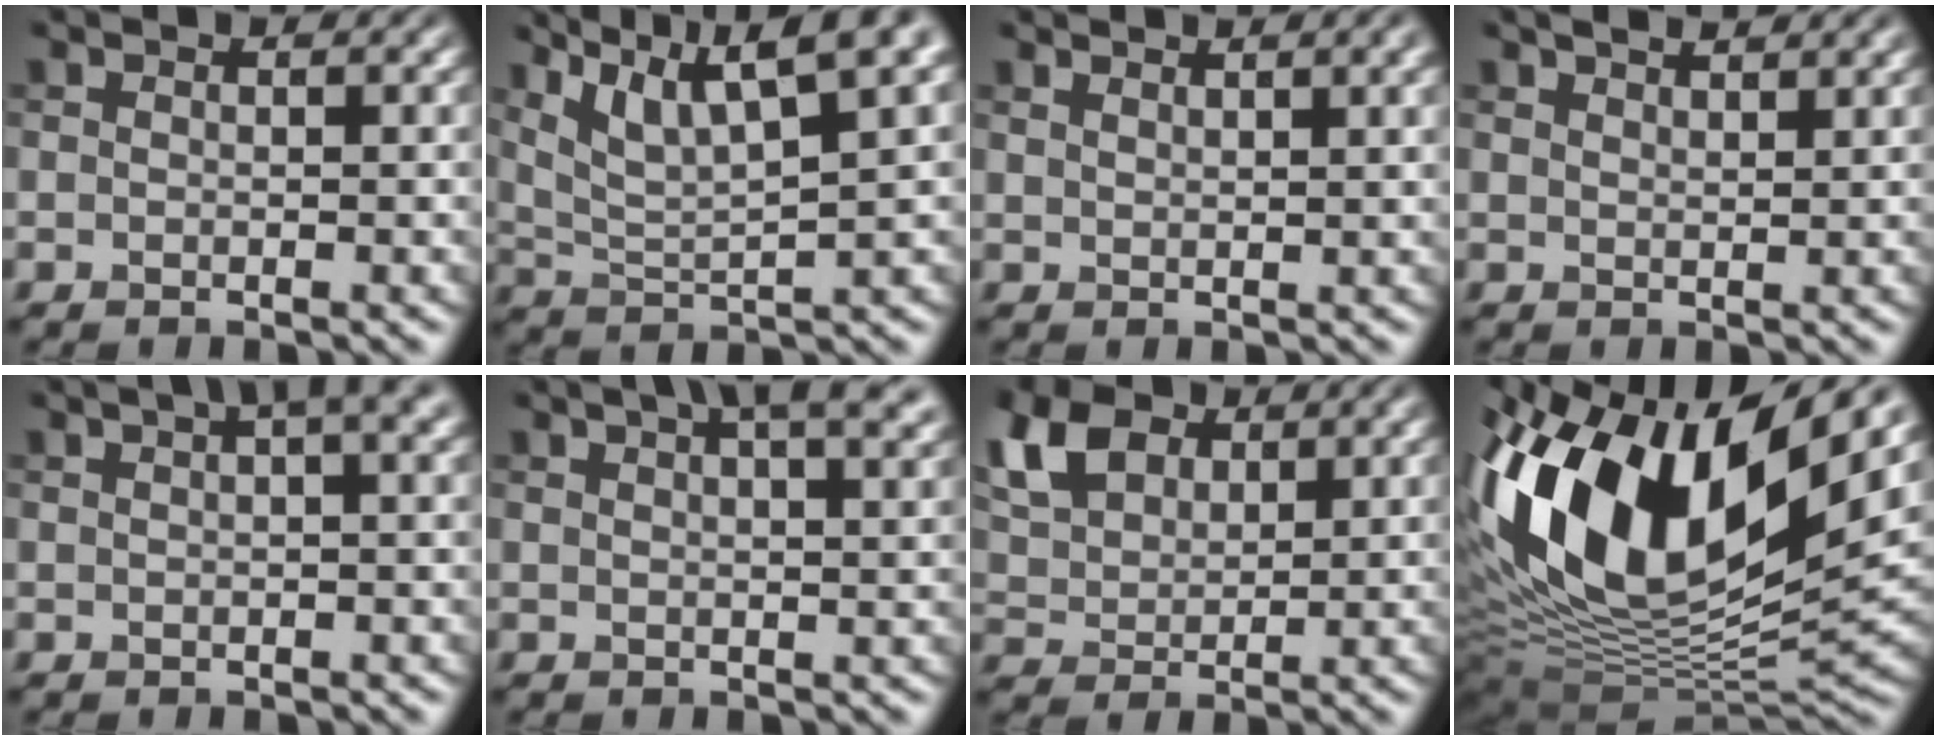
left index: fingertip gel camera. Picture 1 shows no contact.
{"total": 10.1, "force": [6.4, 2.2, 7.4], "torque": [-0.124, 0.023, 0.103]}
{"total": 4.4, "force": [2.7, 1.4, 3.1], "torque": [-0.027, 0.013, 0.037]}
{"total": 2.6, "force": [2.3, 0.6, 1.1], "torque": [-0.003, 0.008, 0.024]}
{"total": 3.6, "force": [2.1, 0.6, 2.8], "torque": [-0.037, 0.016, 0.033]}
{"total": 7.4, "force": [4.6, 2.7, 5.1], "torque": [-0.039, 0.029, 0.041]}
{"total": 7.2, "force": [3.6, 4.6, 4.2], "torque": [-0.119, 0.013, 0.069]}
{"total": 17.2, "force": [4.7, 8.4, 14.3], "torque": [-0.288, 0.013, 0.077]}